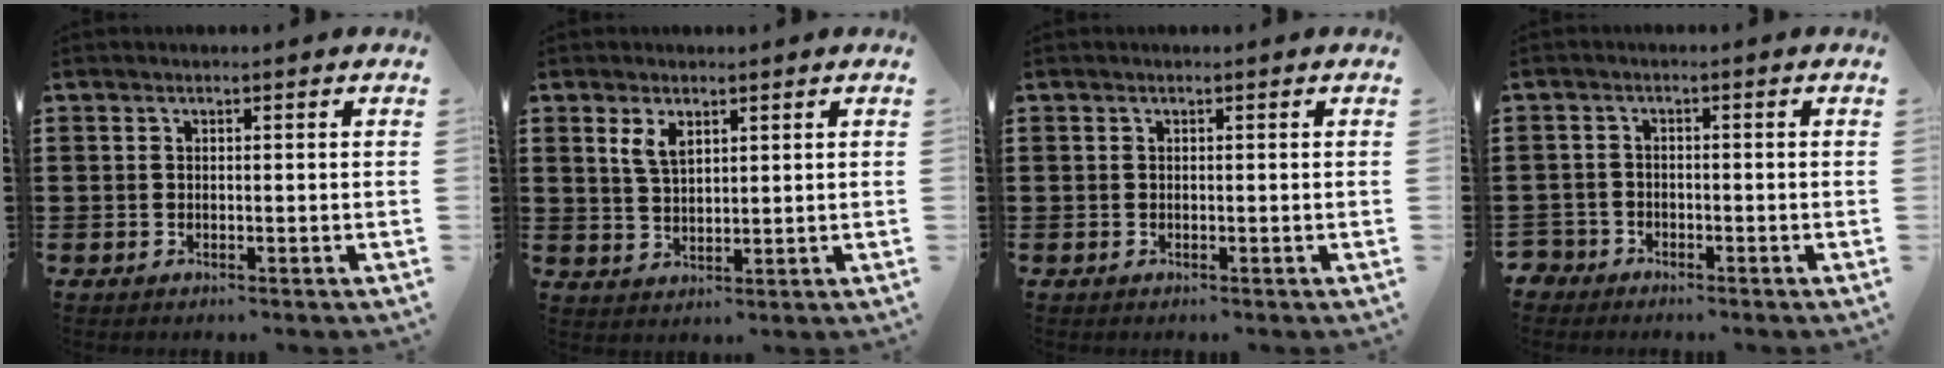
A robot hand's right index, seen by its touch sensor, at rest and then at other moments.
{"total": 3.5, "force": [1.9, 1.7, 2.3], "torque": [-0.052, 0.006, 0.034]}
{"total": 0.0}
{"total": 2.1, "force": [-1.8, 1.1, 0.0], "torque": [-0.014, -0.003, -0.044]}